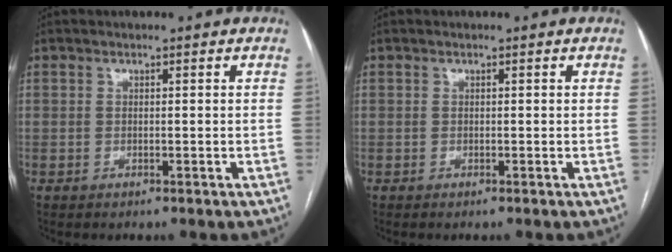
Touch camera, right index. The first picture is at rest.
{"total": 0.0}